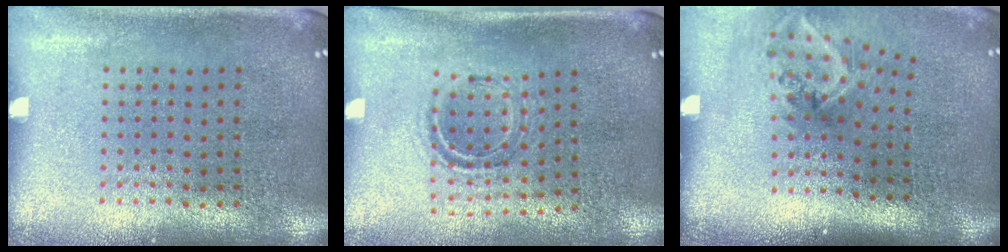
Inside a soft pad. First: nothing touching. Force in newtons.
{"total": 1.0, "press": 0.9, "slide": 0.3}
{"total": 2.1, "press": 1.3, "slide": 1.7}